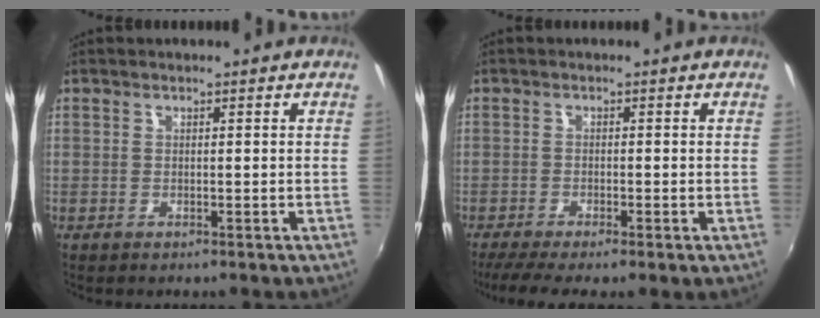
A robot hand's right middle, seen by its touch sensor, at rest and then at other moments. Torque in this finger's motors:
{"motor_torque": [1.14, -1.00, 0.13, 0.05]}